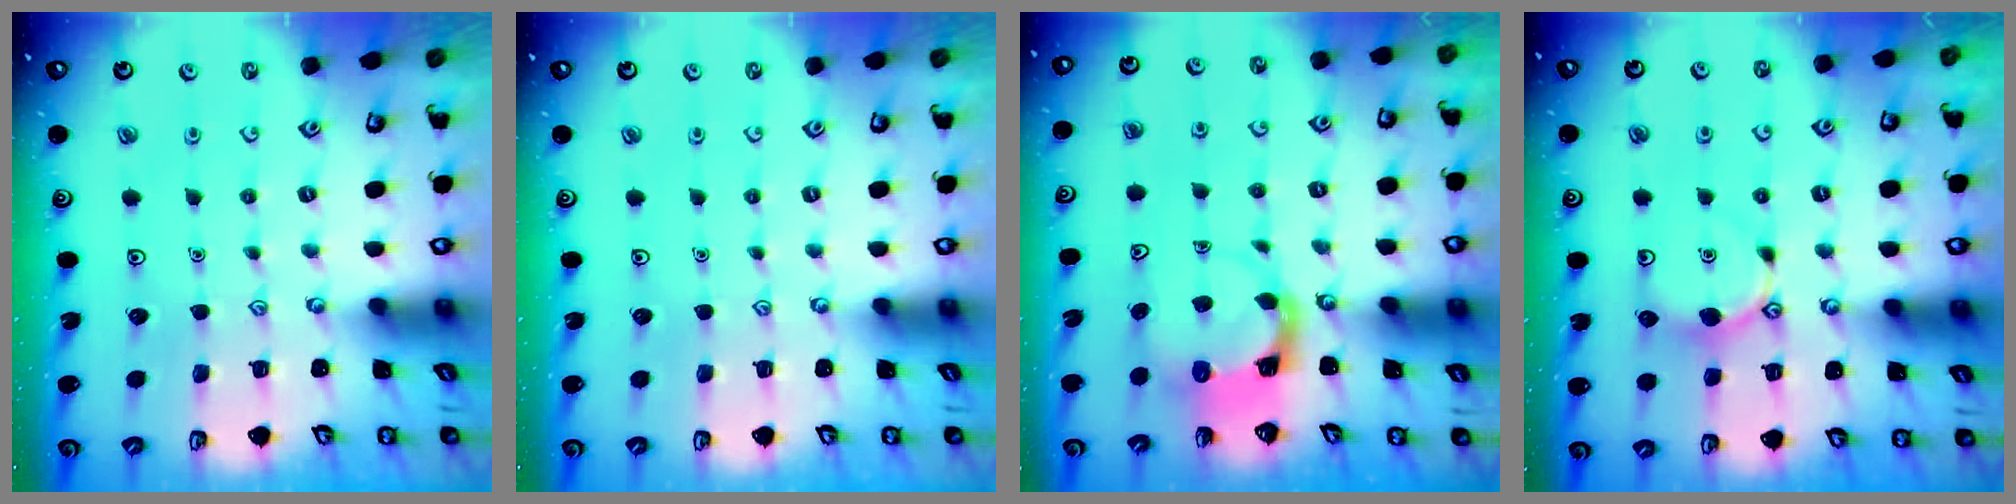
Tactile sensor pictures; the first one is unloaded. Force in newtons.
{"total": 0.0}
{"total": 3.9, "press": 3.9, "slide": 0.4}
{"total": 7.0, "press": 6.9, "slide": 0.8}